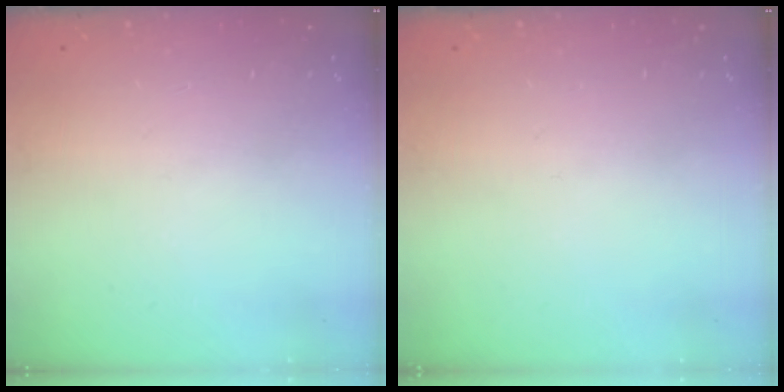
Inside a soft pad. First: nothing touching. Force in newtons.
{"total": 0.0}